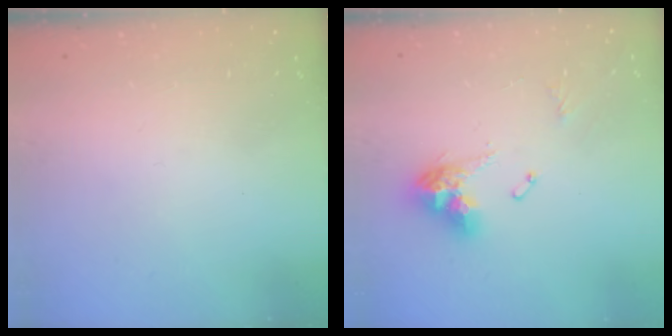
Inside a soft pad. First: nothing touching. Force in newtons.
{"total": 11.0, "press": 10.9, "slide": 1.3}